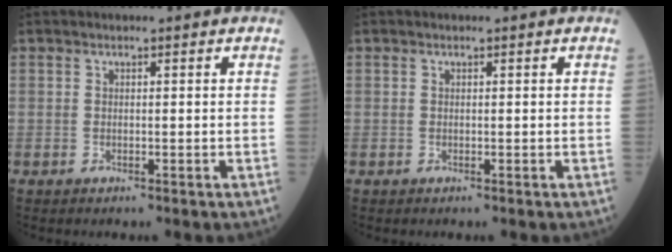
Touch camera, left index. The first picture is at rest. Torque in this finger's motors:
{"motor_torque": [0.00, 0.00, 0.01, 0.00]}